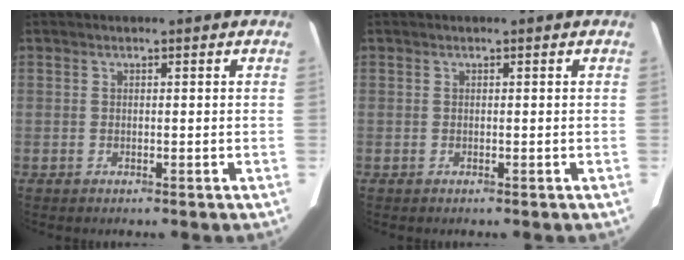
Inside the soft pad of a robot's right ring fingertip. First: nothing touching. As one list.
[{"total": 0.0}]